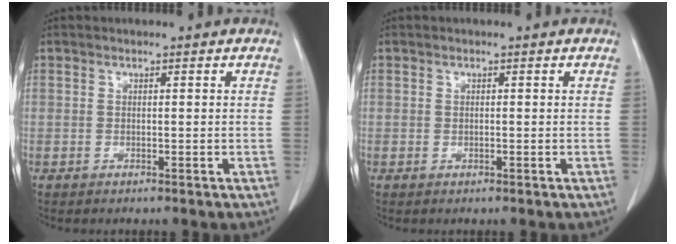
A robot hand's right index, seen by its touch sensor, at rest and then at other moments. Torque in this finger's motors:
{"motor_torque": [0.16, -0.04, 0.06, 0.00]}